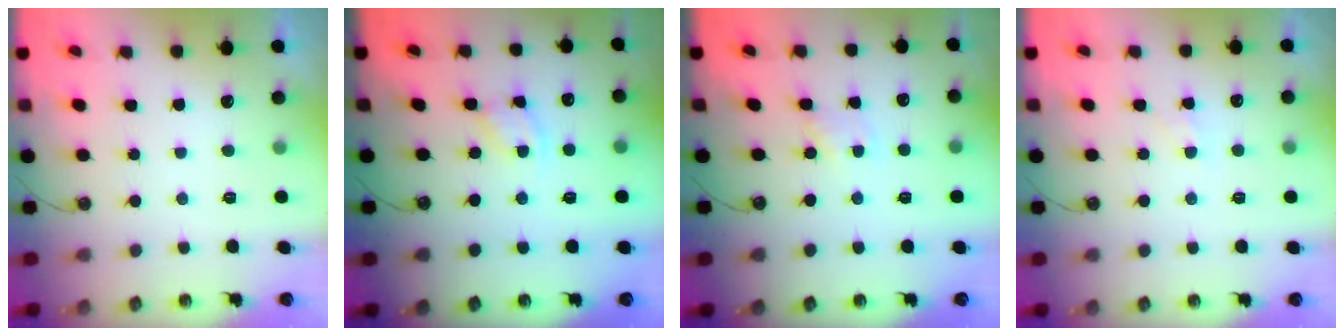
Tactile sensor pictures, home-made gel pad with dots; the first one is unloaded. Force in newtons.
{"total": 2.7, "press": 2.7, "slide": 0.1}
{"total": 2.2, "press": 2.2, "slide": 0.3}
{"total": 5.6, "press": 5.6, "slide": 0.7}